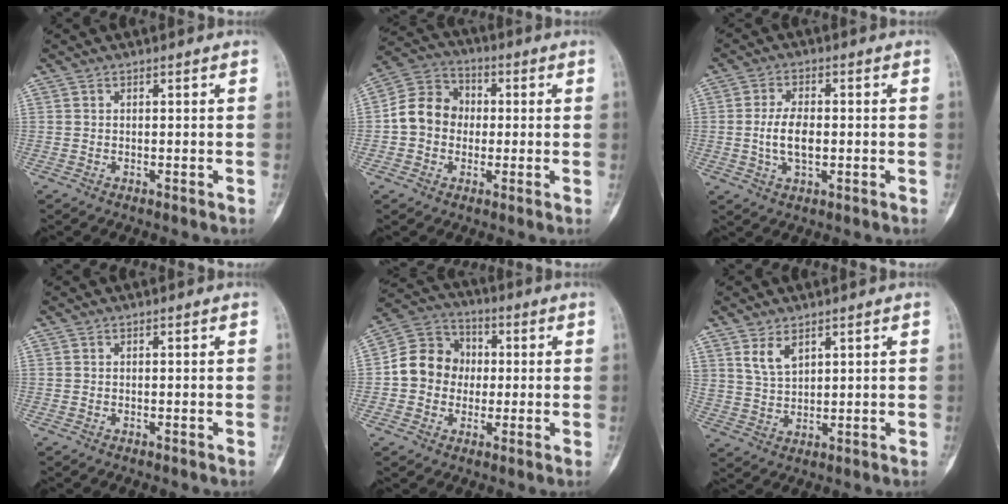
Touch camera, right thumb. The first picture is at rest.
{"total": 9.9, "force": [-0.4, 8.5, 5.0], "torque": [-0.071, 0.032, -0.022]}
{"total": 6.5, "force": [-0.6, 3.3, 5.5], "torque": [-0.102, 0.002, -0.013]}
{"total": 0.0}
{"total": 11.1, "force": [-0.2, 9.9, 5.1], "torque": [-0.062, 0.028, -0.016]}
{"total": 4.5, "force": [2.7, 2.4, 2.7], "torque": [-0.042, -0.021, 0.061]}